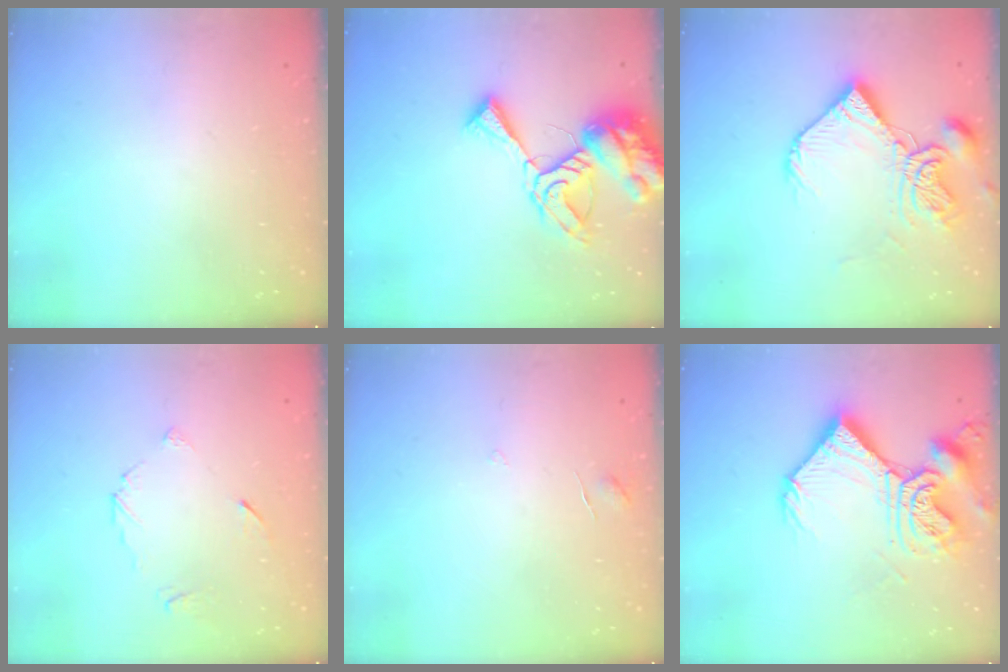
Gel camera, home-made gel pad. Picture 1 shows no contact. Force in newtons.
{"total": 14.6, "press": 14.5, "slide": 1.6}
{"total": 14.2, "press": 14.1, "slide": 1.5}
{"total": 4.9, "press": 4.8, "slide": 0.6}
{"total": 2.9, "press": 2.9, "slide": 0.2}
{"total": 18.0, "press": 17.9, "slide": 1.8}